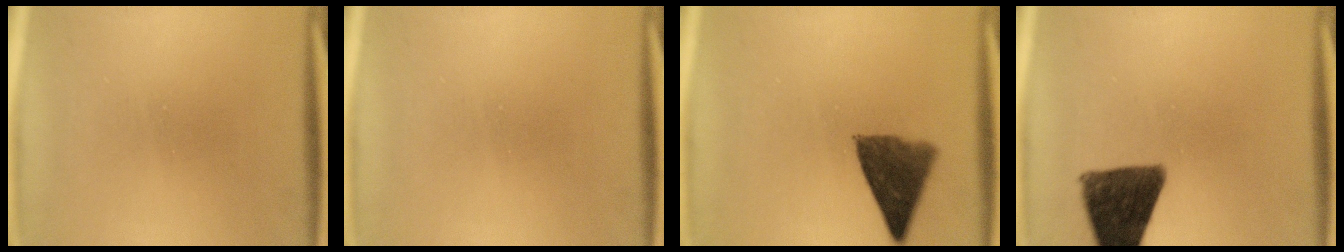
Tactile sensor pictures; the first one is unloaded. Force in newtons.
{"total": 0.0}
{"total": 8.5}
{"total": 12.5}